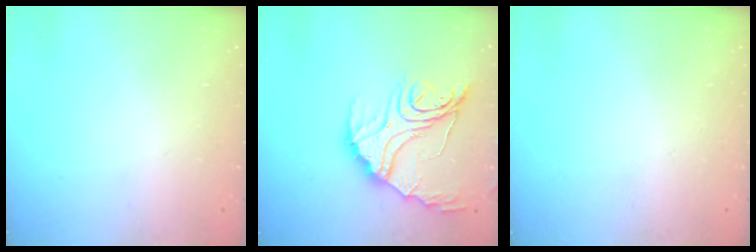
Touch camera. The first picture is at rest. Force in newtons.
{"total": 18.3, "press": 18.3, "slide": 1.8}
{"total": 0.0}